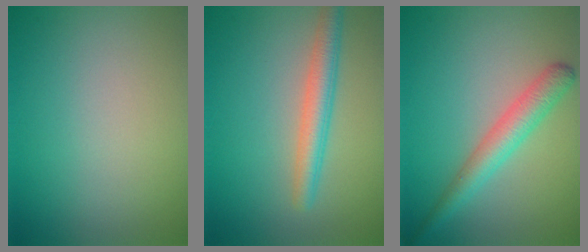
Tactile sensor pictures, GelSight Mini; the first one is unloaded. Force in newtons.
{"total": 3.3, "press": 3.3, "slide": 0.1}
{"total": 3.5, "press": 3.5, "slide": 0.0}